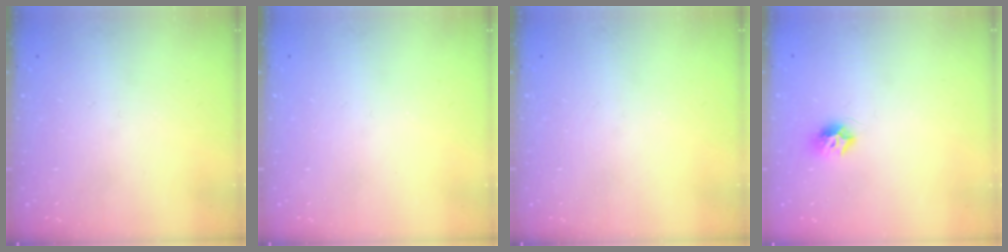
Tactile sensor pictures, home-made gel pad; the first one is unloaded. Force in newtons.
{"total": 0.0}
{"total": 0.0}
{"total": 7.6, "press": 7.6, "slide": 0.4}